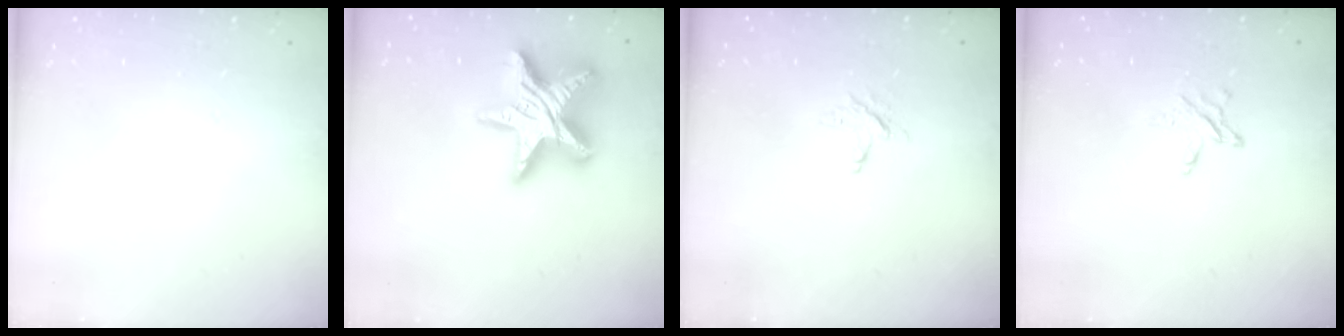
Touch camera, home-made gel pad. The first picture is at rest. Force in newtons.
{"total": 19.7, "press": 19.6, "slide": 1.9}
{"total": 2.5, "press": 2.5, "slide": 0.3}
{"total": 2.9, "press": 2.9, "slide": 0.3}